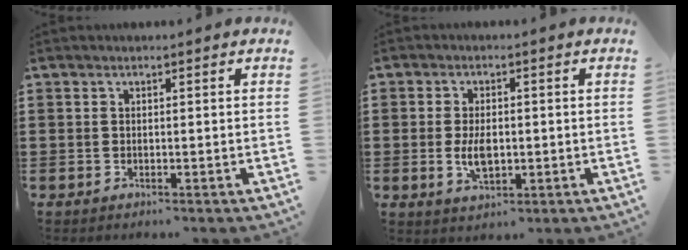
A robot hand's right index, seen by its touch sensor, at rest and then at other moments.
{"total": 4.8, "force": [-0.5, 2.7, 3.9], "torque": [-0.078, -0.003, -0.013]}